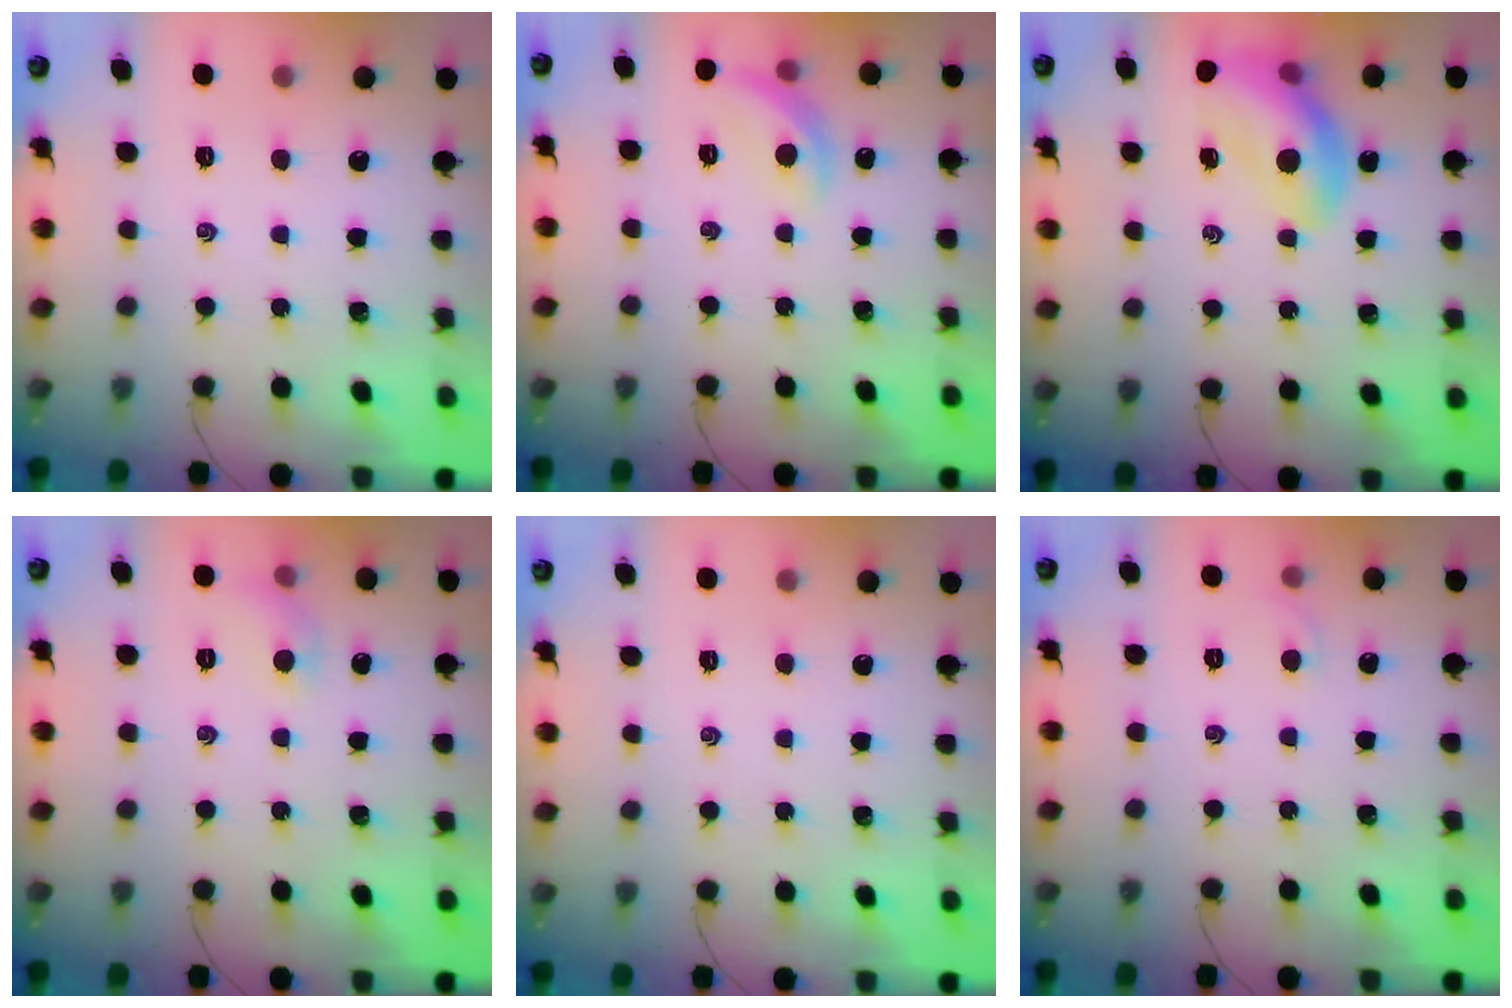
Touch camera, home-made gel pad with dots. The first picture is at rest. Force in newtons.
{"total": 8.8, "press": 8.7, "slide": 1.3}
{"total": 12.2, "press": 11.8, "slide": 3.3}
{"total": 5.9, "press": 5.6, "slide": 1.8}
{"total": 0.0}
{"total": 2.7, "press": 2.5, "slide": 0.9}